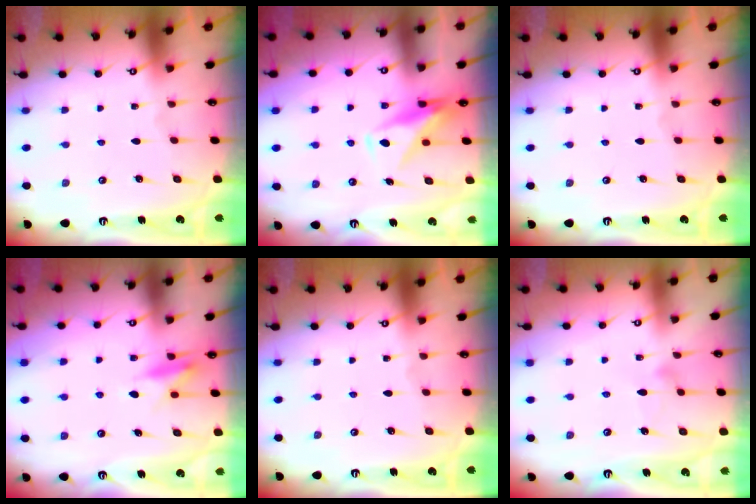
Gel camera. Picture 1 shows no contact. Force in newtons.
{"total": 9.8, "press": 9.8, "slide": 0.7}
{"total": 0.0}
{"total": 7.6, "press": 7.6, "slide": 0.9}
{"total": 0.0}
{"total": 7.7, "press": 7.7, "slide": 0.3}